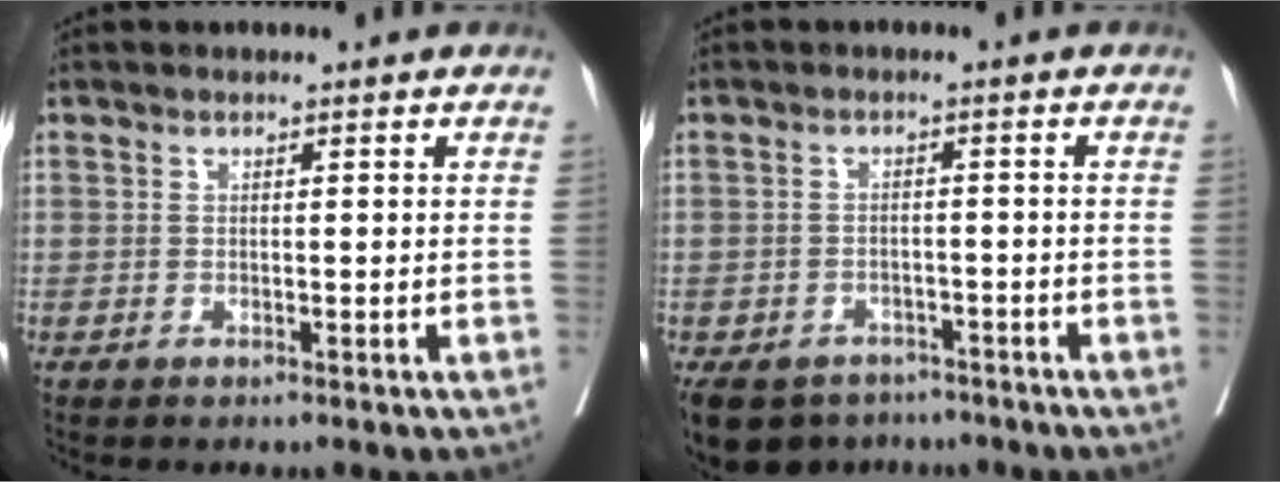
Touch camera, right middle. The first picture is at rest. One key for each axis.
{"total": 9.5, "fx": -6.9, "fy": 6.1, "fz": 2.3, "tx": -0.055, "ty": -0.006, "tz": -0.093}